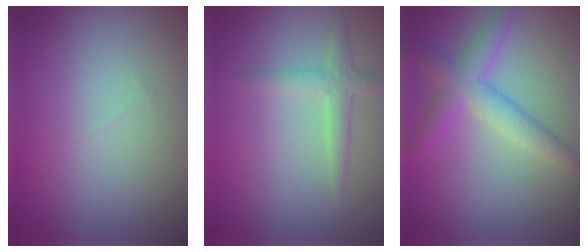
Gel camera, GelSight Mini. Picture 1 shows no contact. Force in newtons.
{"total": 2.0, "press": 2.0, "slide": 0.1}
{"total": 3.9, "press": 3.9, "slide": 0.1}